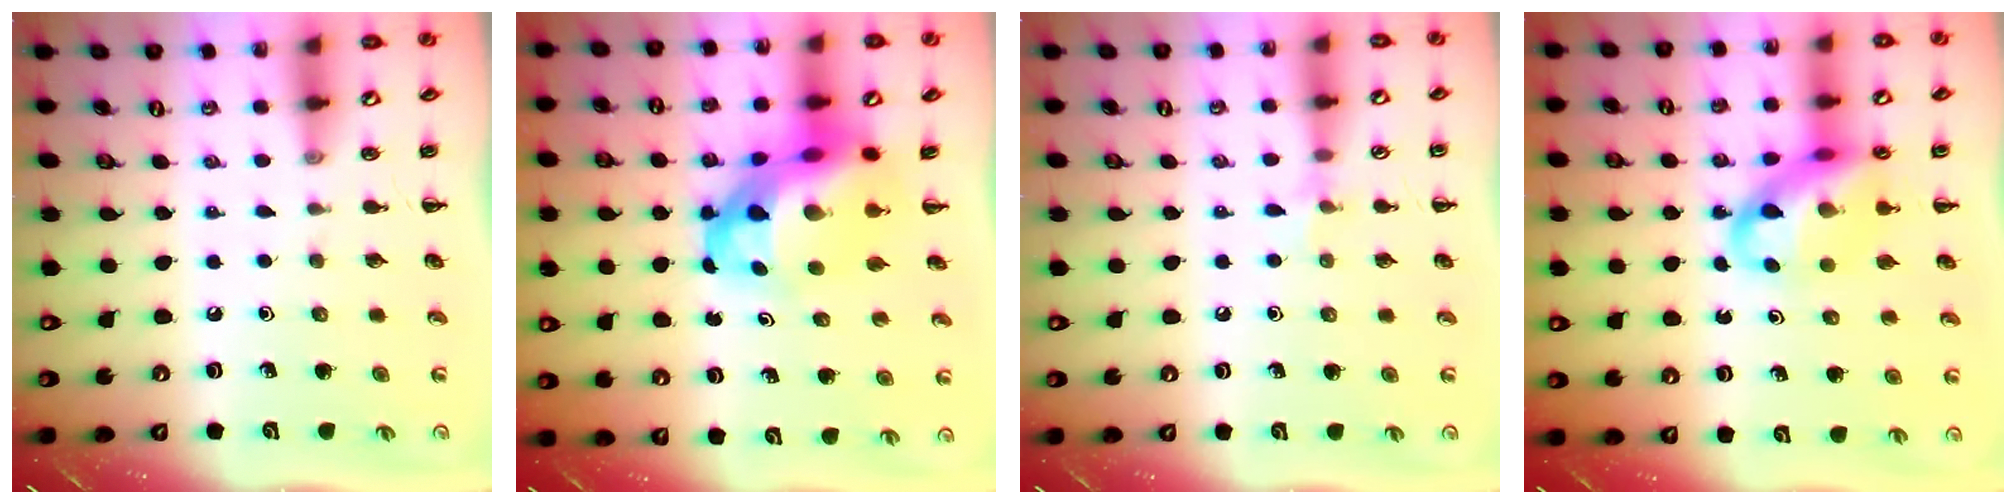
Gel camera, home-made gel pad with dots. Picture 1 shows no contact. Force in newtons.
{"total": 12.4, "press": 11.9, "slide": 3.4}
{"total": 5.3, "press": 5.0, "slide": 1.9}
{"total": 14.0, "press": 13.5, "slide": 3.5}